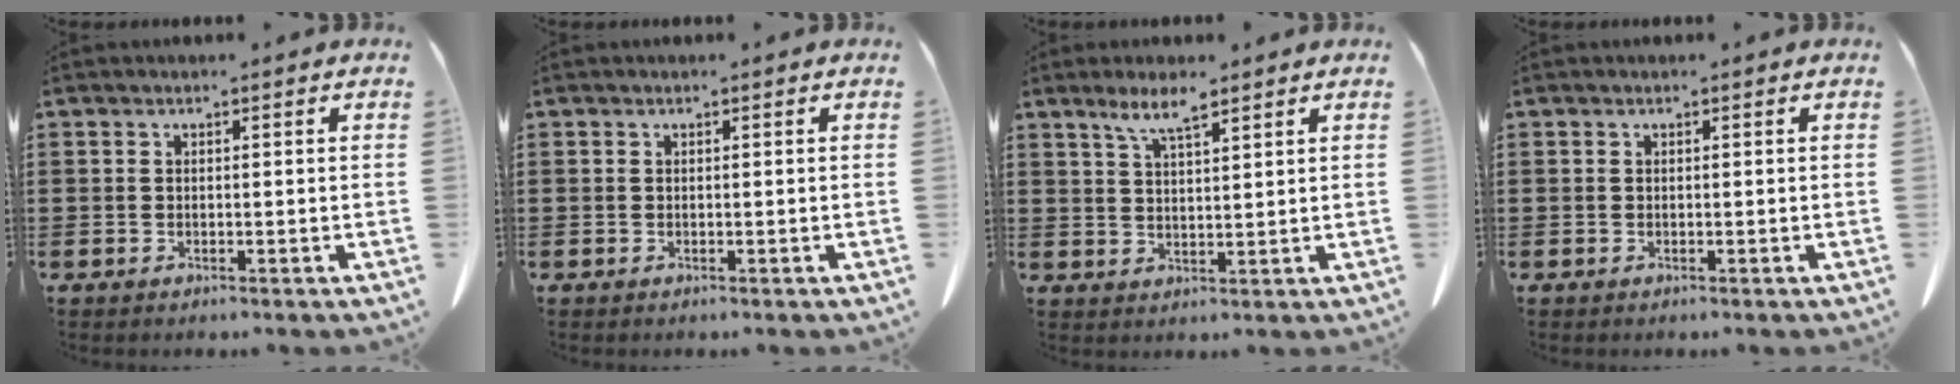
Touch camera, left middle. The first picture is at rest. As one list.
[{"total": 0.0}, {"total": 5.0, "force": [3.4, 0.8, 3.5], "torque": [-0.078, -0.001, 0.060]}, {"total": 0.0}]